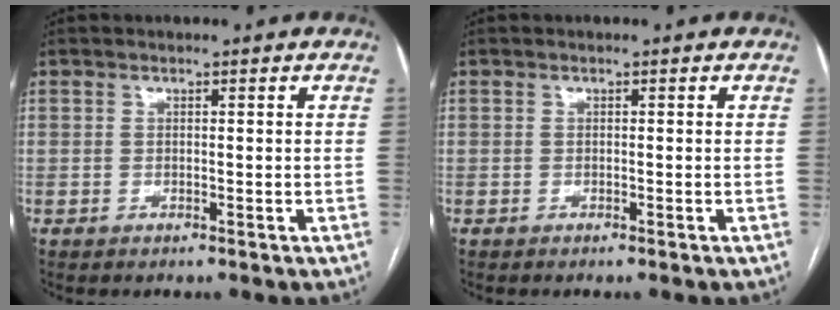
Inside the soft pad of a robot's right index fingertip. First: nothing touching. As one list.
[{"total": 0.0}]